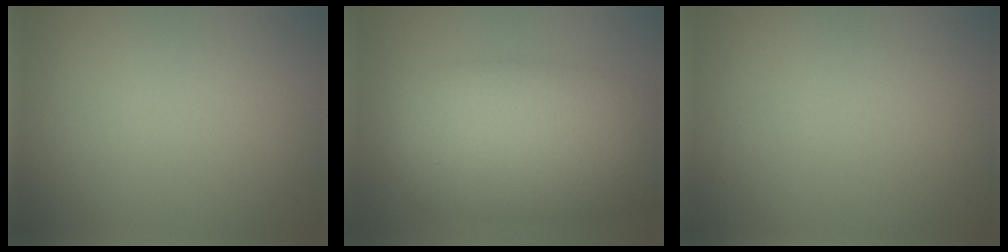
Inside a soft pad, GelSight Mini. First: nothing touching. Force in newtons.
{"total": 11.7, "press": 11.7, "slide": 0.1}
{"total": 0.0}